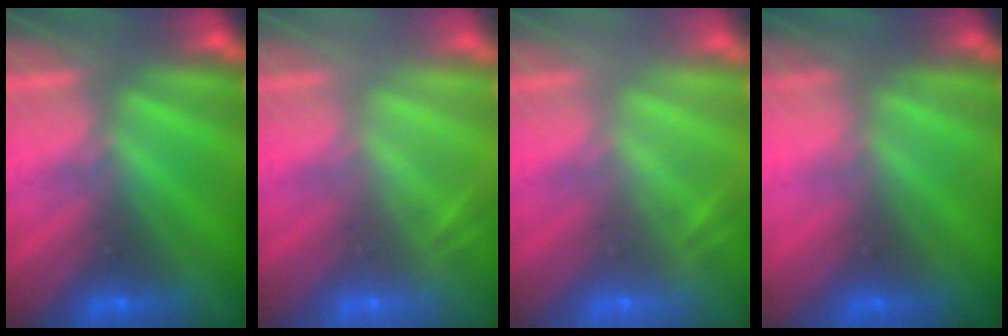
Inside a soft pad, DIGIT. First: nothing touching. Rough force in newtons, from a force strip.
{"total": 2.0}
{"total": 2.0}
{"total": 2.4}